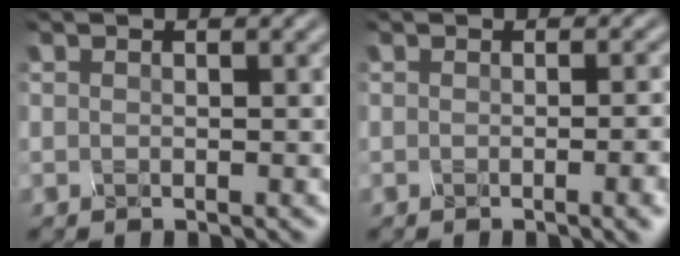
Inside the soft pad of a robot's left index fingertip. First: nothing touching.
{"total": 5.7, "force": [-1.3, 2.4, 5.0], "torque": [-0.025, 0.026, -0.002]}